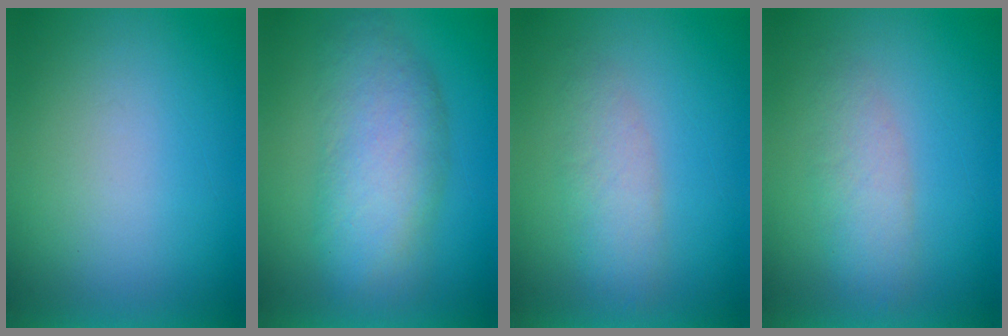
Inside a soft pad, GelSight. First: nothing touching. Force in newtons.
{"total": 7.1}
{"total": 2.9}
{"total": 2.9}